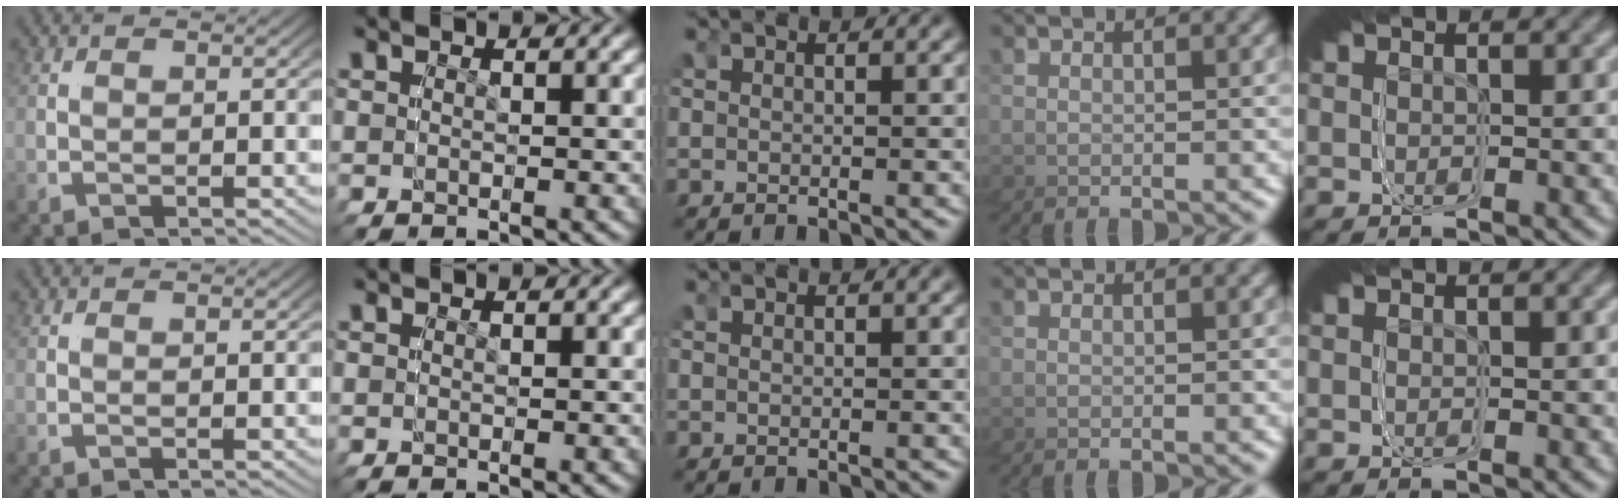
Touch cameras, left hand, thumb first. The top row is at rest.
{}